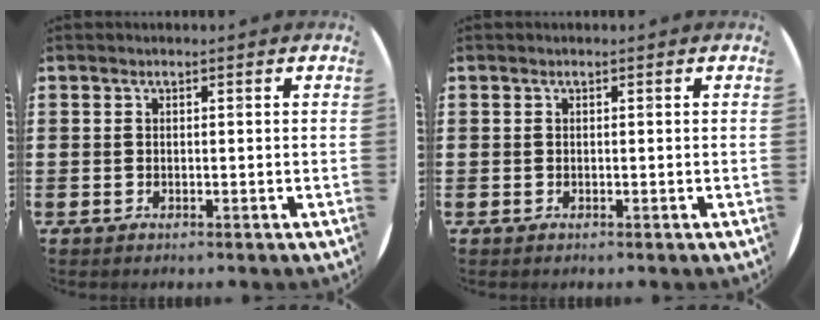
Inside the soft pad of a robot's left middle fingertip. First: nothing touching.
{"total": 0.0}